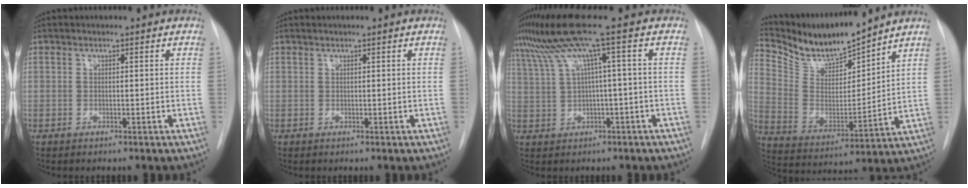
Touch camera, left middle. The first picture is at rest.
{"total": 0.5, "force": [0.4, -0.1, 0.3], "torque": [-0.012, 0.004, 0.012]}
{"total": 7.7, "force": [3.2, -1.6, 6.9], "torque": [-0.138, 0.040, 0.071]}
{"total": 12.5, "force": [11.9, 0.8, 3.7], "torque": [-0.081, -0.006, 0.236]}